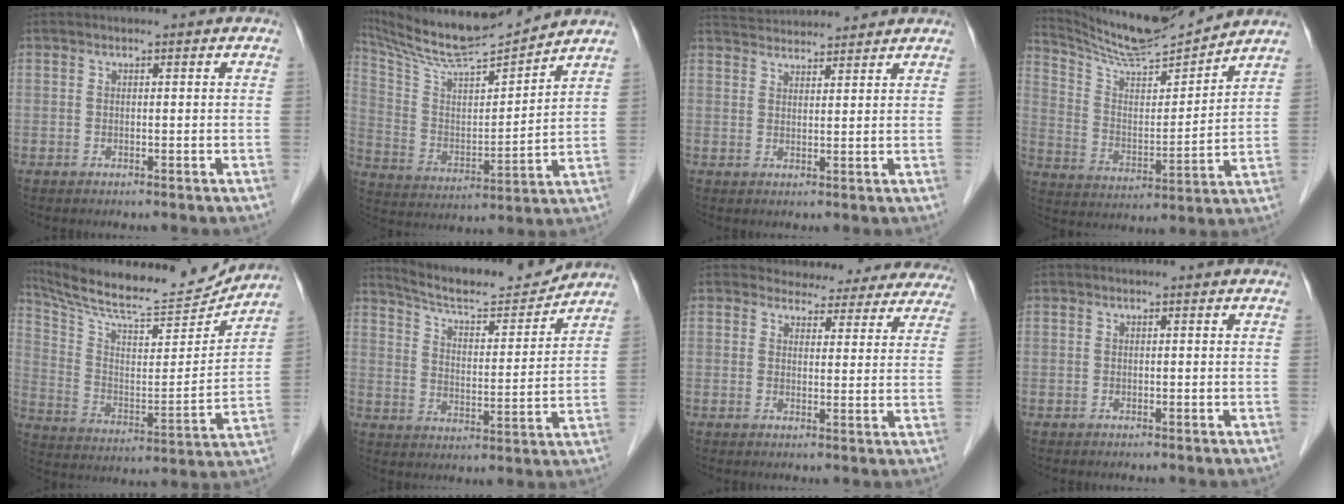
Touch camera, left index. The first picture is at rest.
{"total": 15.9, "force": [15.0, 0.3, 5.3], "torque": [-0.112, -0.001, 0.271]}
{"total": 7.2, "force": [7.1, 0.3, 1.2], "torque": [-0.028, 0.031, 0.111]}
{"total": 13.8, "force": [13.3, 0.1, 3.7], "torque": [-0.078, -0.003, 0.235]}
{"total": 19.8, "force": [18.7, 1.6, 6.5], "torque": [-0.126, -0.034, 0.291]}
{"total": 12.3, "force": [11.9, 0.6, 2.9], "torque": [-0.051, -0.007, 0.187]}
{"total": 13.0, "force": [12.0, 4.7, 1.6], "torque": [0.014, -0.013, 0.115]}
{"total": 0.0}